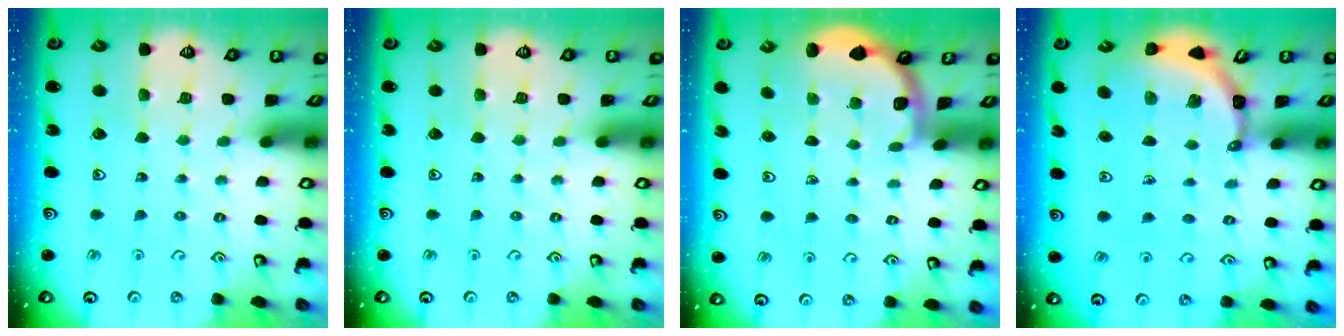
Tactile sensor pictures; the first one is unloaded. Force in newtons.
{"total": 0.0}
{"total": 1.6, "press": 1.6, "slide": 0.2}
{"total": 3.4, "press": 3.4, "slide": 0.2}